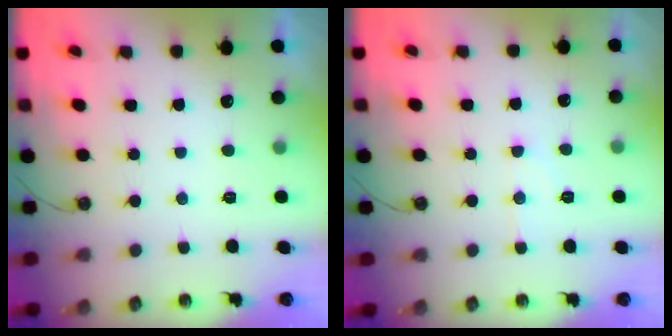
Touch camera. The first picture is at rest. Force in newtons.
{"total": 6.1, "press": 6.1, "slide": 0.4}